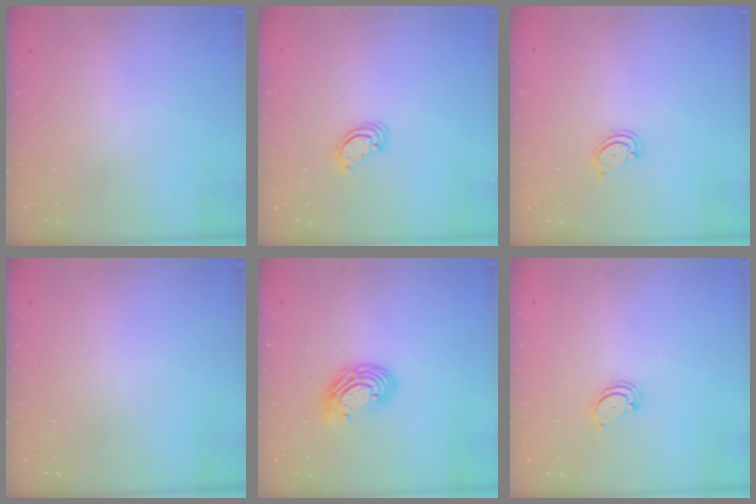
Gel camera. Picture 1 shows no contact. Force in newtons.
{"total": 3.7, "press": 3.6, "slide": 0.2}
{"total": 2.8, "press": 2.8, "slide": 0.2}
{"total": 0.0}
{"total": 9.5, "press": 9.4, "slide": 1.7}
{"total": 2.9, "press": 2.9, "slide": 0.3}